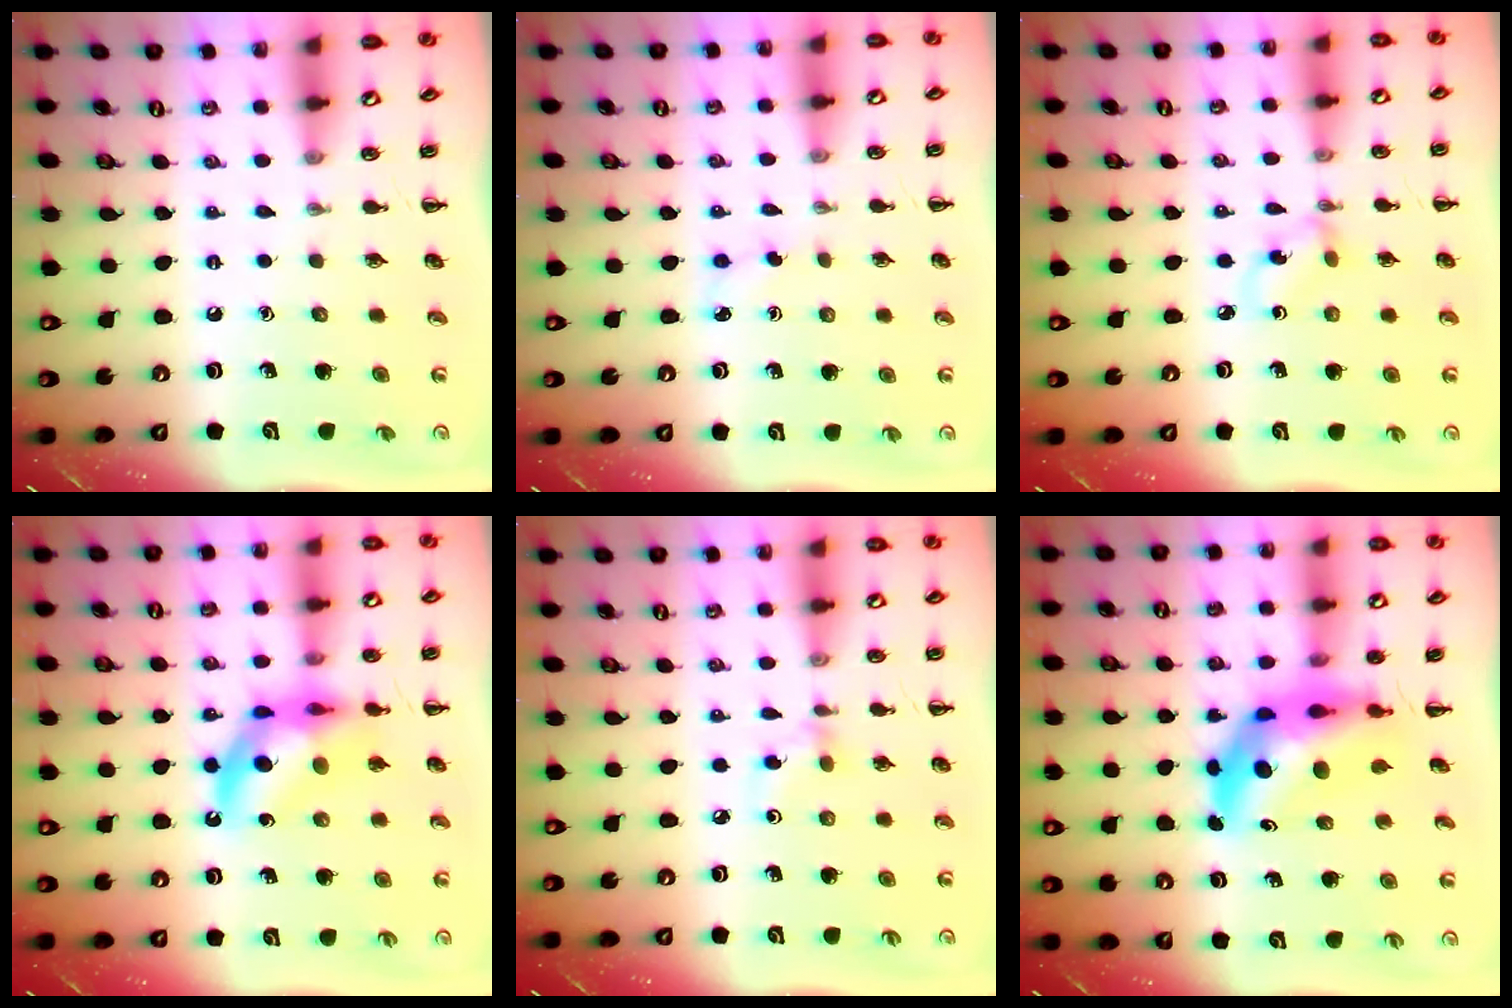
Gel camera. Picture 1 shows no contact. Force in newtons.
{"total": 2.8, "press": 2.7, "slide": 0.8}
{"total": 1.8, "press": 1.7, "slide": 0.6}
{"total": 10.8, "press": 10.3, "slide": 3.4}
{"total": 2.8, "press": 2.6, "slide": 1.0}
{"total": 9.3, "press": 8.6, "slide": 3.5}